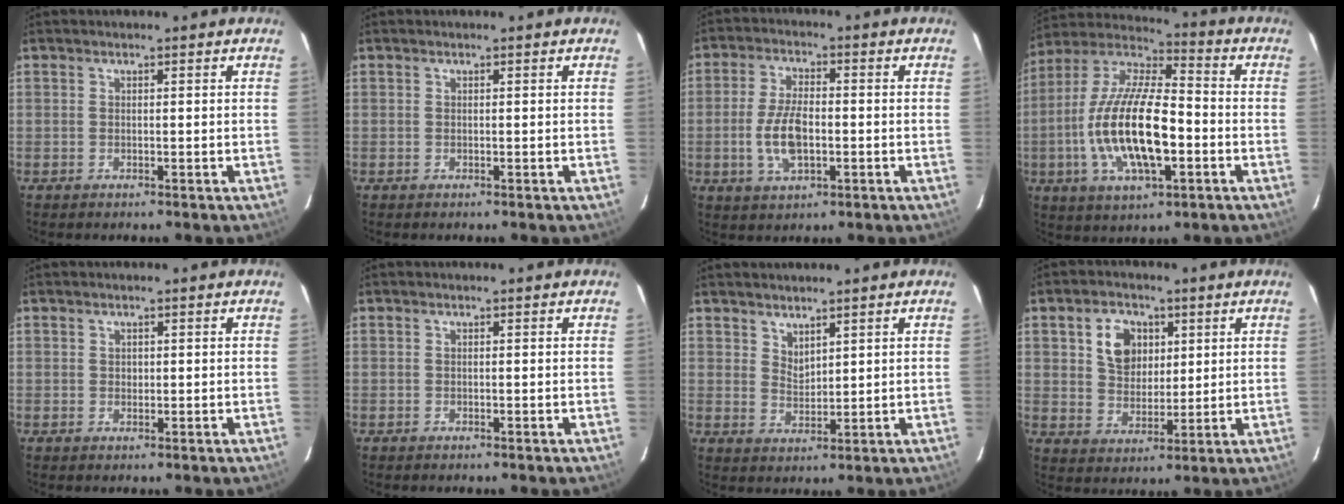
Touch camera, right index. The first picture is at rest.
{"total": 0.0}
{"total": 8.6, "force": [-1.7, 4.0, 7.5], "torque": [-0.154, -0.001, -0.029]}
{"total": 19.7, "force": [-4.2, 7.2, 17.8], "torque": [-0.357, -0.006, -0.080]}
{"total": 0.8, "force": [0.2, 0.8, 0.1], "torque": [0.002, 0.003, 0.003]}
{"total": 0.0}
{"total": 3.1, "force": [2.7, 1.2, 1.1], "torque": [-0.016, -0.002, 0.050]}
{"total": 8.0, "force": [2.9, 6.0, 4.4], "torque": [-0.081, 0.018, 0.058]}